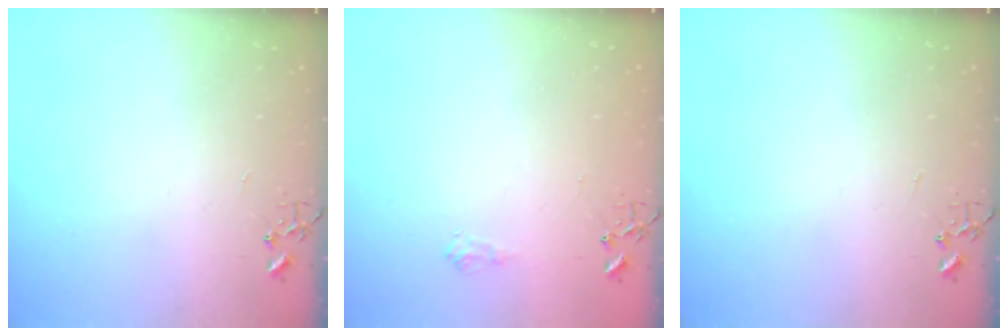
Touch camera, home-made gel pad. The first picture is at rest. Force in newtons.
{"total": 5.8, "press": 5.7, "slide": 0.8}
{"total": 0.0}